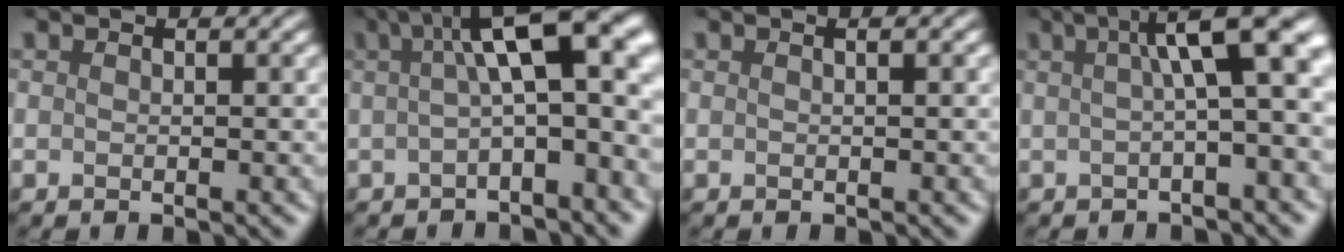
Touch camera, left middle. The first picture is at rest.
{"total": 9.6, "force": [1.9, 3.0, 8.9], "torque": [-0.111, 0.027, 0.021]}
{"total": 1.3, "force": [0.5, 0.6, 1.1], "torque": [-0.002, -0.003, -0.003]}
{"total": 8.7, "force": [1.8, 2.3, 8.2], "torque": [-0.090, 0.026, 0.019]}